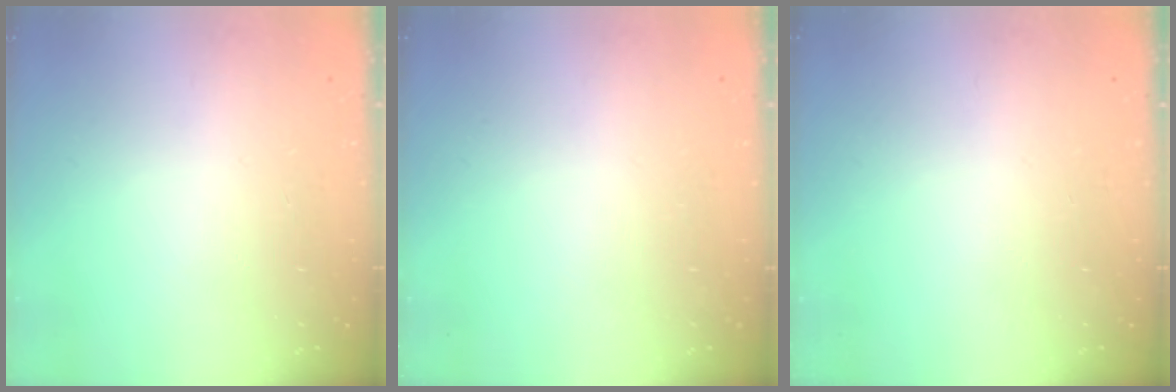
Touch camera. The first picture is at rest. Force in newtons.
{"total": 0.0}
{"total": 0.0}